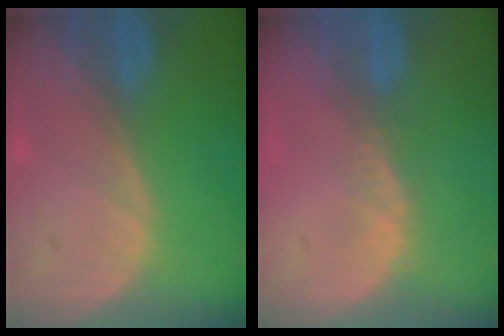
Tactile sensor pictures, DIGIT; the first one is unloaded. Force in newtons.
{"total": 2.1, "press": 1.5, "slide": 1.4}